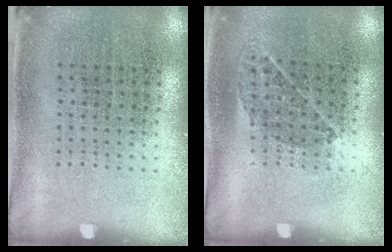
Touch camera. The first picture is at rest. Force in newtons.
{"total": 0.8, "press": 0.7, "slide": 0.4}